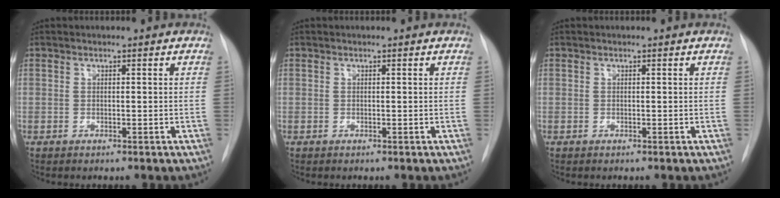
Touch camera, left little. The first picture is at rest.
{"total": 0.0}
{"total": 0.0}